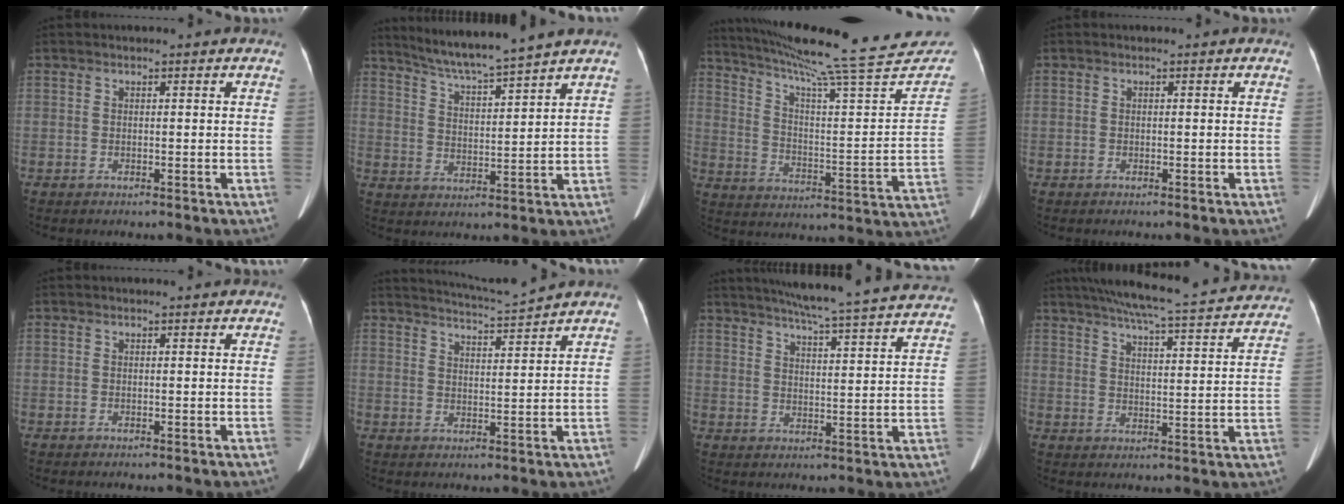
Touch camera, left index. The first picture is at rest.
{"total": 9.9, "force": [8.9, -1.7, 4.0], "torque": [-0.071, 0.002, 0.155]}
{"total": 29.6, "force": [26.4, 1.1, 13.4], "torque": [-0.214, -0.079, 0.348]}
{"total": 0.0}
{"total": 0.0}
{"total": 6.6, "force": [6.2, -2.0, 0.8], "torque": [-0.025, -0.012, 0.104]}
{"total": 24.2, "force": [22.2, 0.0, 9.8], "torque": [-0.157, -0.029, 0.275]}
{"total": 24.4, "force": [22.2, 2.0, 9.9], "torque": [-0.161, -0.016, 0.280]}